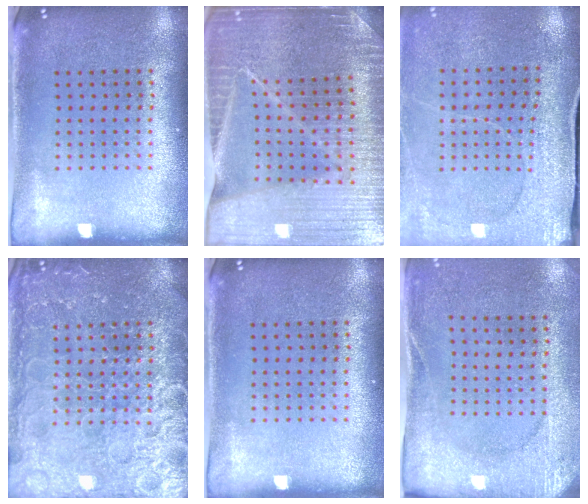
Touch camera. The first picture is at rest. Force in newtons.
{"total": 4.3, "press": 4.1, "slide": 1.4}
{"total": 2.9, "press": 2.9, "slide": 0.4}
{"total": 7.0, "press": 6.9, "slide": 0.8}
{"total": 0.0}
{"total": 2.7, "press": 2.3, "slide": 1.3}